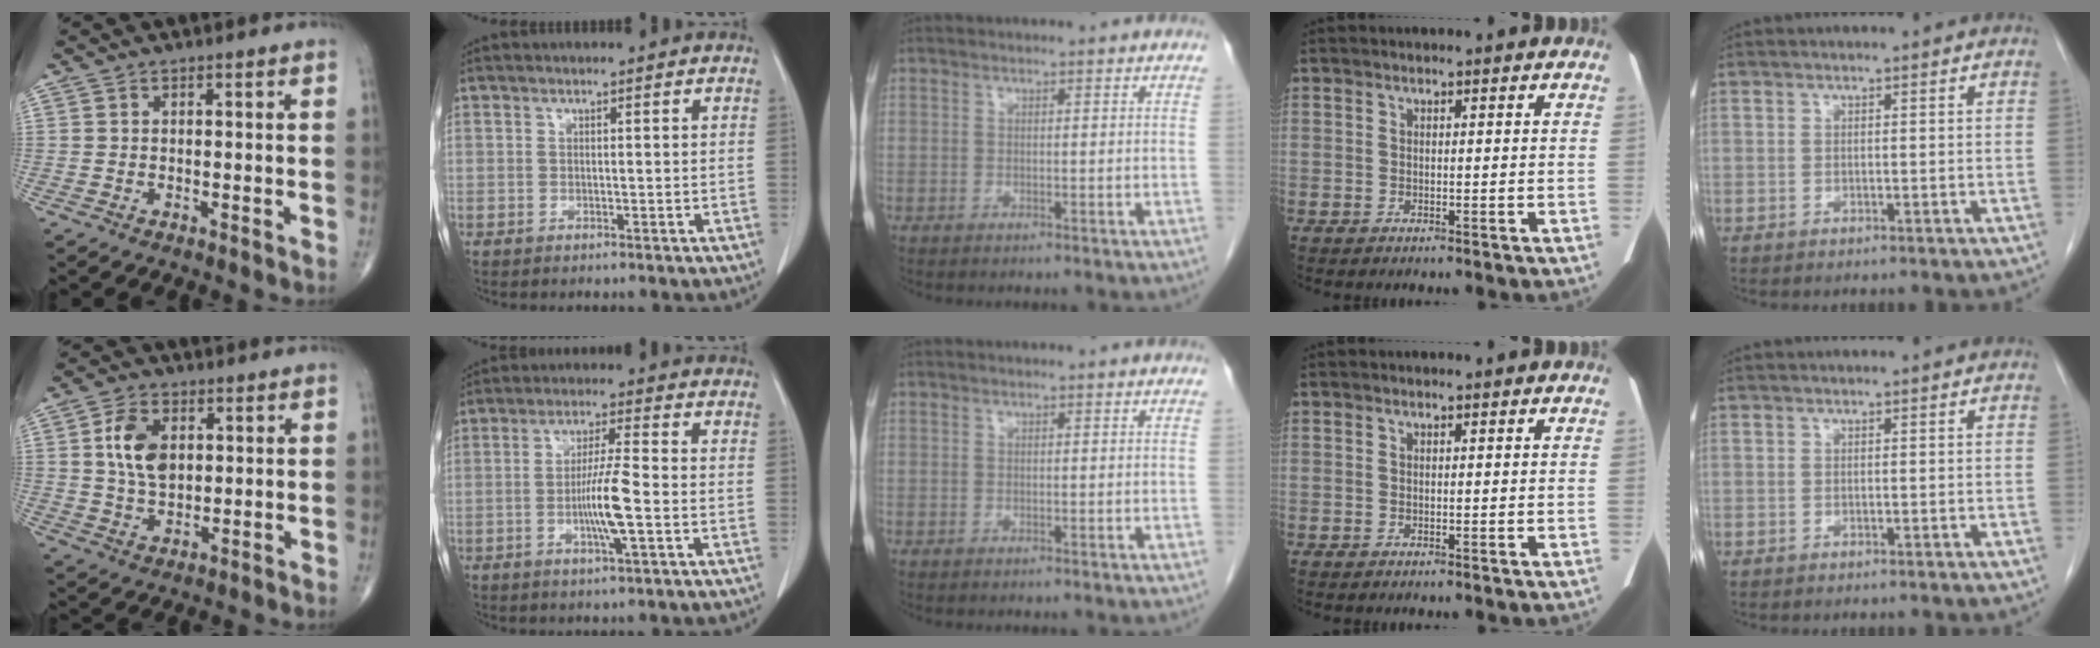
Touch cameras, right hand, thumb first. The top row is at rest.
{"thumb": {"total": 8.4, "force": [1.8, 5.3, 6.2], "torque": [-0.108, -0.006, 0.036]}, "index": {"total": 6.9, "force": [-1.7, -0.1, 6.7], "torque": [-0.127, -0.004, -0.033]}}